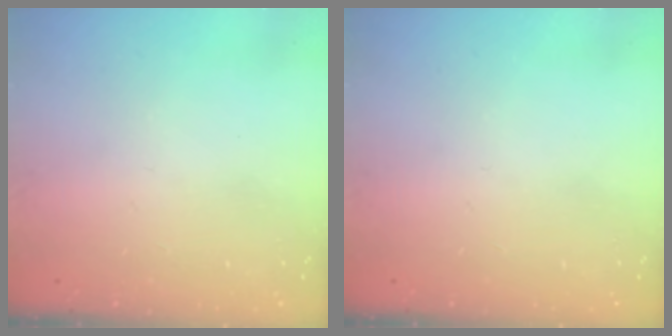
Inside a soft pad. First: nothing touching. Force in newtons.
{"total": 0.0}